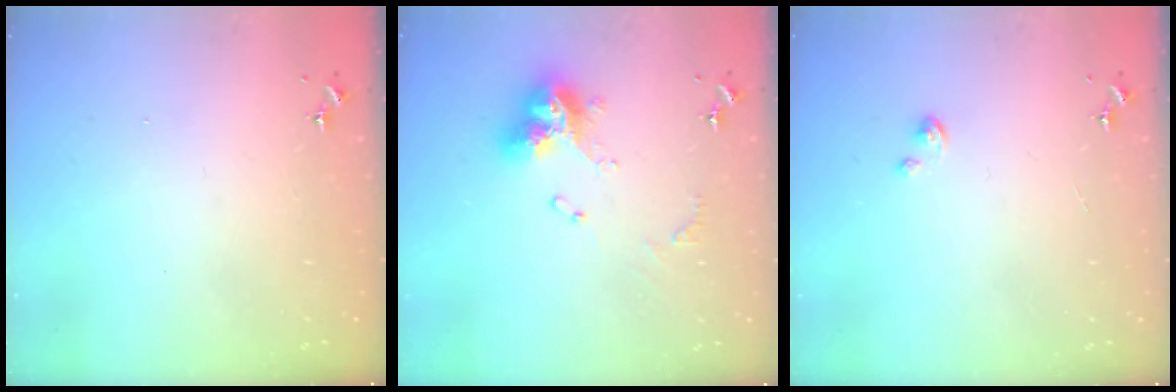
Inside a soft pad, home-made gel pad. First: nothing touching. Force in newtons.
{"total": 13.2, "press": 13.1, "slide": 1.2}
{"total": 1.8, "press": 1.8, "slide": 0.2}